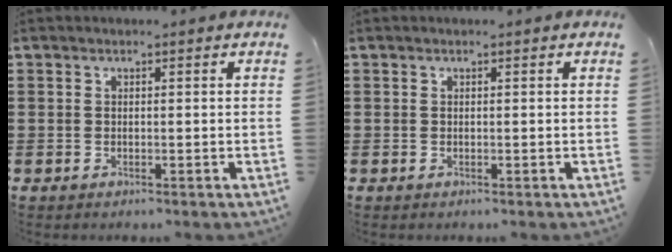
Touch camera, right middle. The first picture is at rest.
{"total": 0.0}